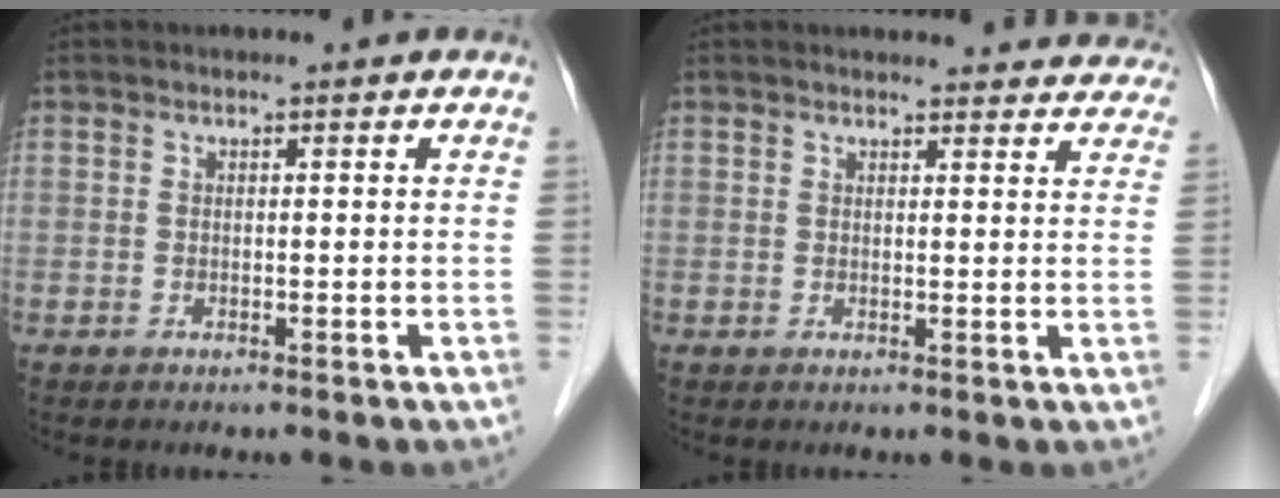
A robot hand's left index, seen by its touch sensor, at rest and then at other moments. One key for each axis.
{"total": 13.3, "fx": 12.8, "fy": 3.1, "fz": 2.3, "tx": 0.006, "ty": -0.007, "tz": 0.121}